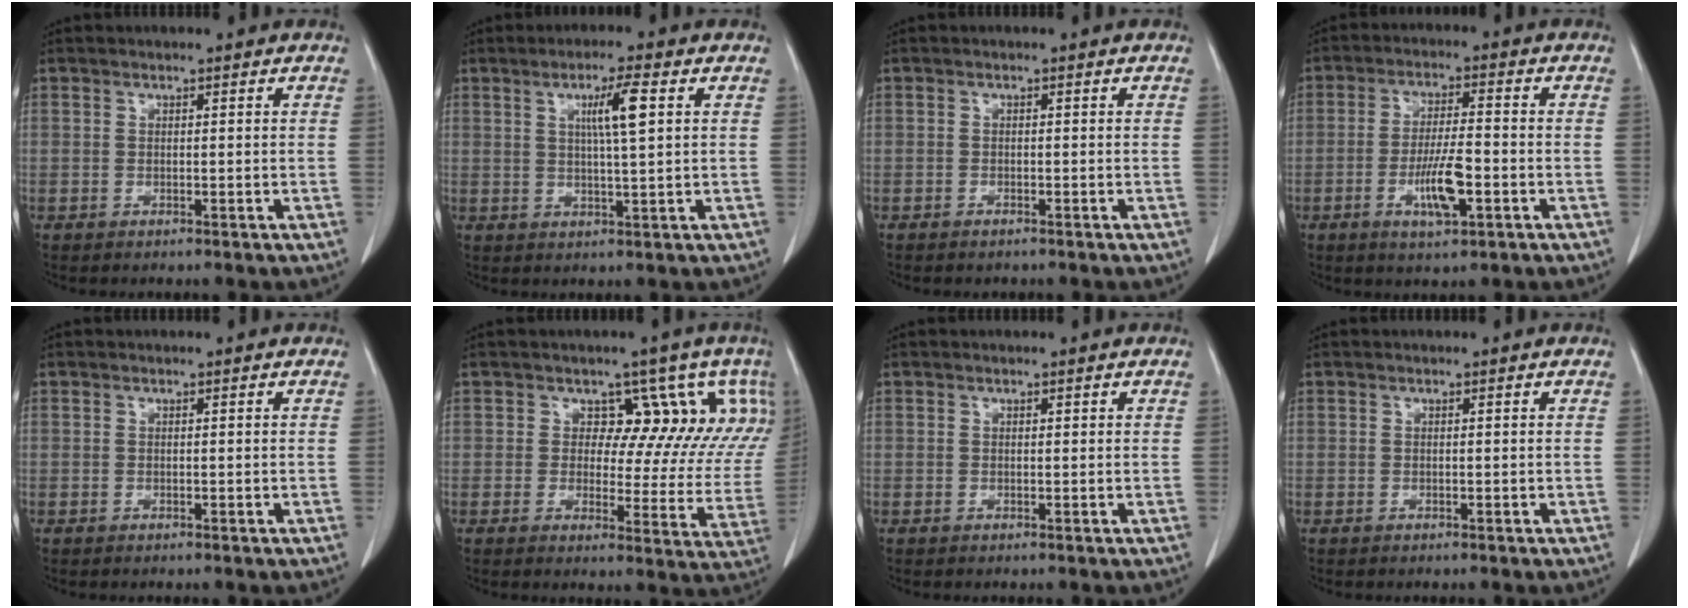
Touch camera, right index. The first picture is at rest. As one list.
[{"total": 5.5, "force": [1.7, -0.2, 5.3], "torque": [-0.090, -0.001, 0.029]}, {"total": 0.7, "force": [-0.6, 0.3, 0.2], "torque": [-0.008, -0.001, -0.009]}, {"total": 7.3, "force": [-2.6, 1.3, 6.7], "torque": [-0.128, -0.004, -0.044]}, {"total": 0.0}, {"total": 11.1, "force": [6.7, 7.3, 5.0], "torque": [-0.027, -0.005, 0.047]}, {"total": 0.0}, {"total": 0.0}]